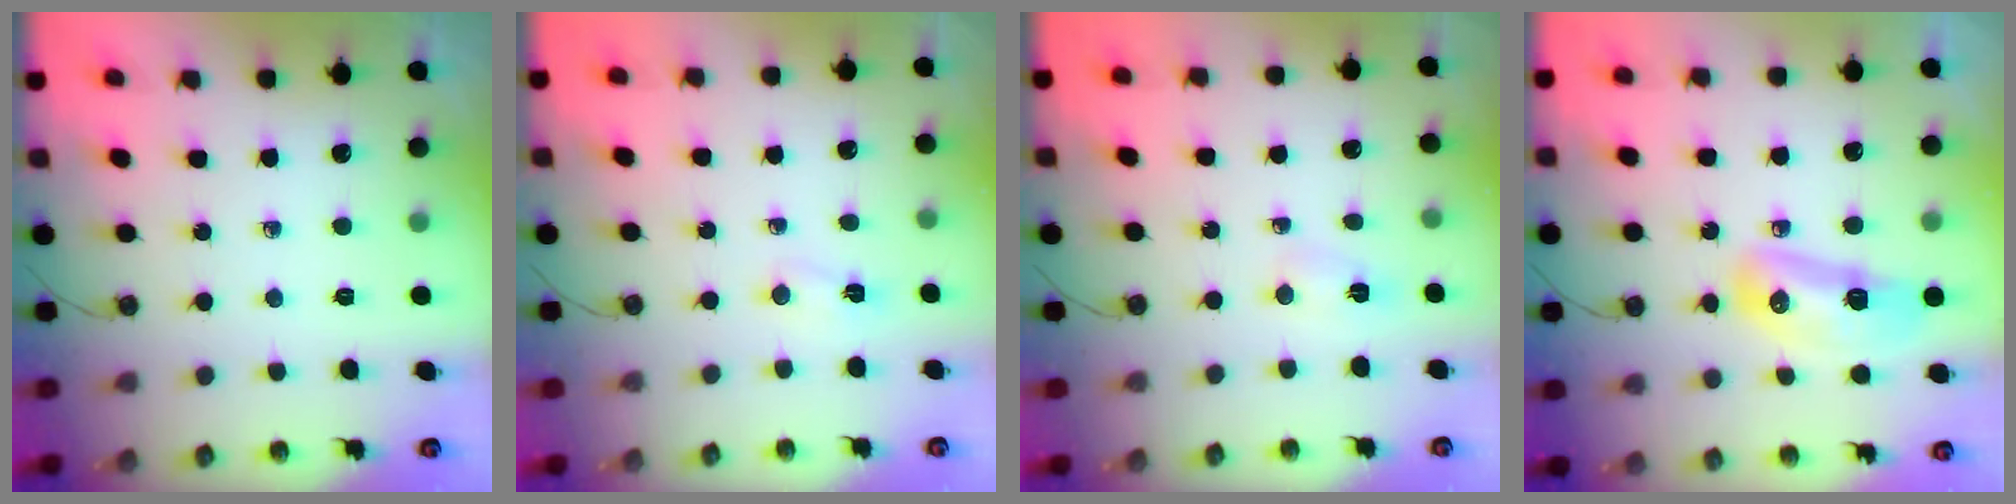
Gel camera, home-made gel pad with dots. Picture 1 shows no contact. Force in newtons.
{"total": 2.1, "press": 2.0, "slide": 0.5}
{"total": 2.4, "press": 2.4, "slide": 0.3}
{"total": 10.1, "press": 10.0, "slide": 1.6}